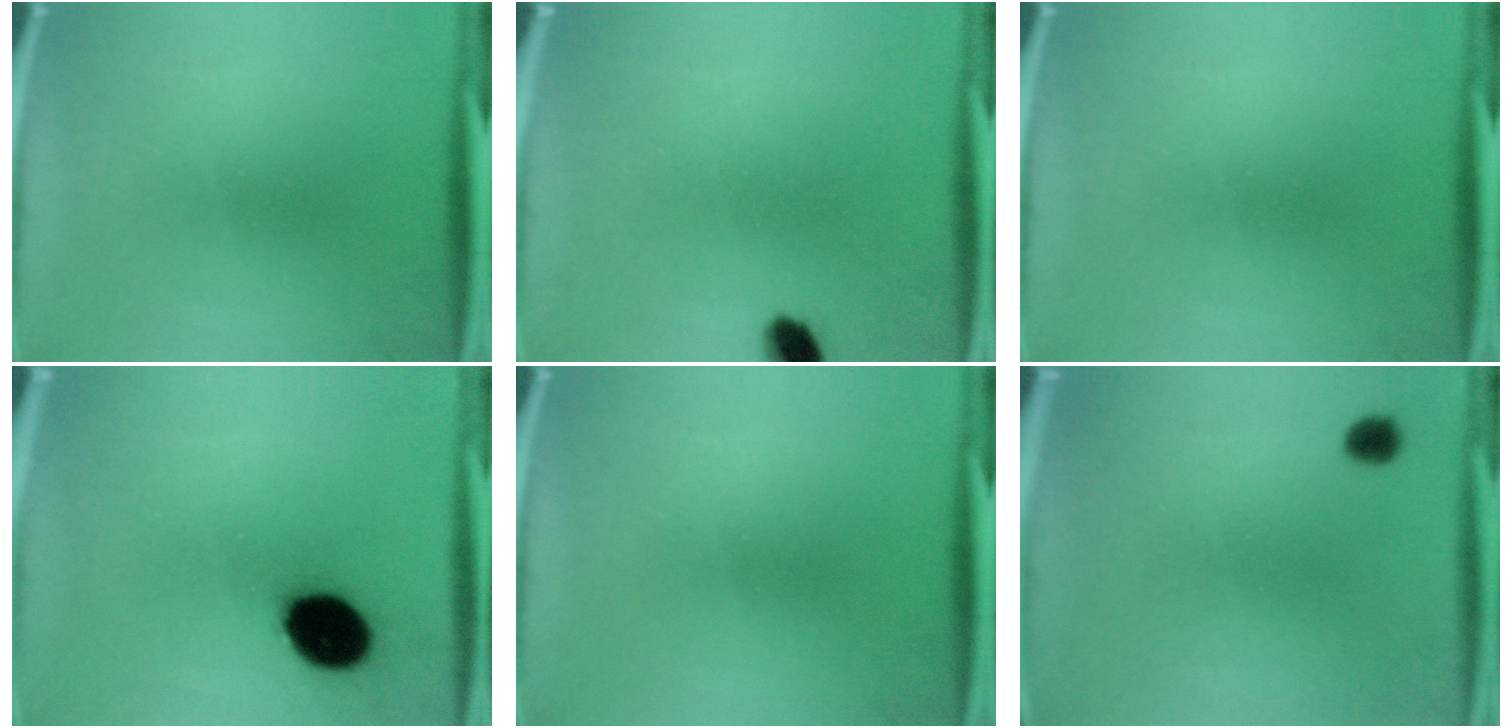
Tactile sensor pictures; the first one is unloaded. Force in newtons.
{"total": 4.2}
{"total": 0.0}
{"total": 14.3}
{"total": 0.0}
{"total": 2.3}